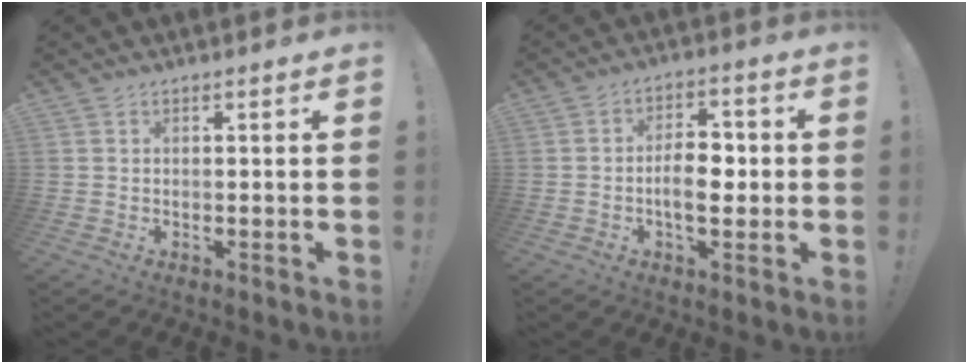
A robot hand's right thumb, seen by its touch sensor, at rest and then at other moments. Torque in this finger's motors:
{"motor_torque": [0.88, 1.03, 0.57, -0.52, 0.01]}